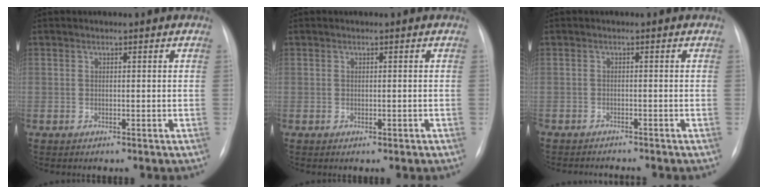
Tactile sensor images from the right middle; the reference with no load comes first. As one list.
[{"total": 0.7, "force": [-0.4, 0.3, 0.5], "torque": [-0.009, -0.002, -0.002]}, {"total": 3.7, "force": [-3.6, 0.2, 1.0], "torque": [-0.009, -0.008, -0.051]}]